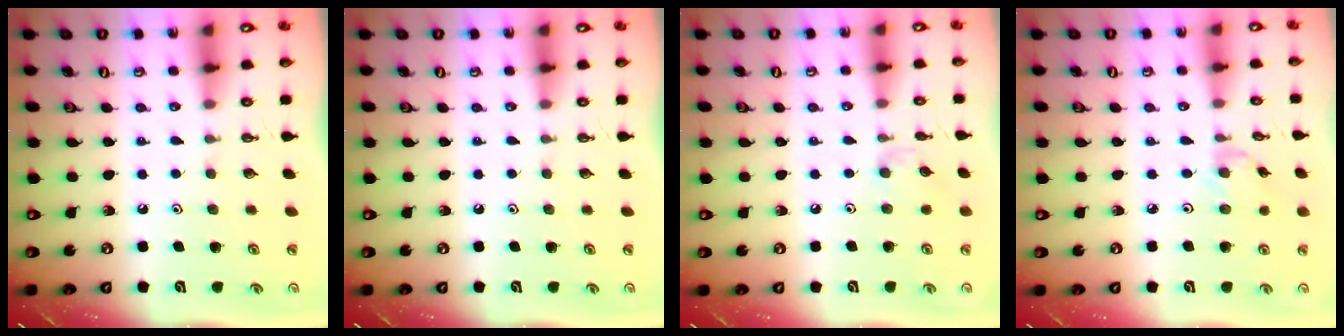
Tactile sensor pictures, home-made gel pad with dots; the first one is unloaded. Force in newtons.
{"total": 0.0}
{"total": 5.6, "press": 5.6, "slide": 0.6}
{"total": 1.4, "press": 1.4, "slide": 0.3}